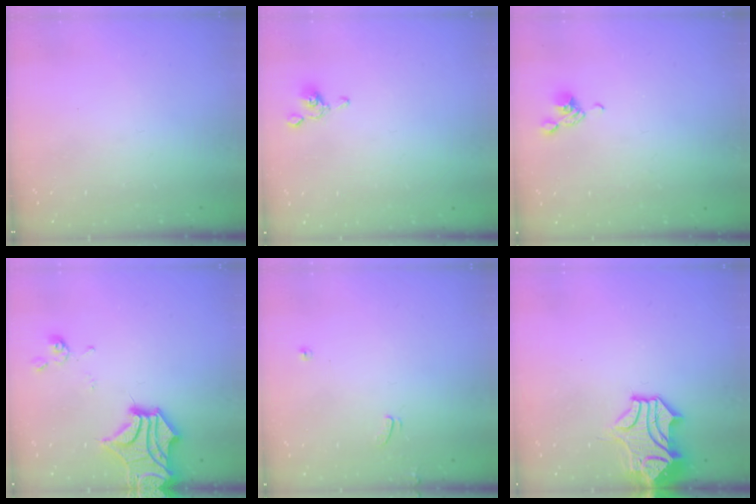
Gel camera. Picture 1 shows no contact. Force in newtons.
{"total": 2.3, "press": 2.2, "slide": 0.7}
{"total": 6.5, "press": 6.4, "slide": 0.5}
{"total": 10.8, "press": 10.4, "slide": 2.6}
{"total": 0.0}
{"total": 1.5, "press": 1.2, "slide": 1.0}